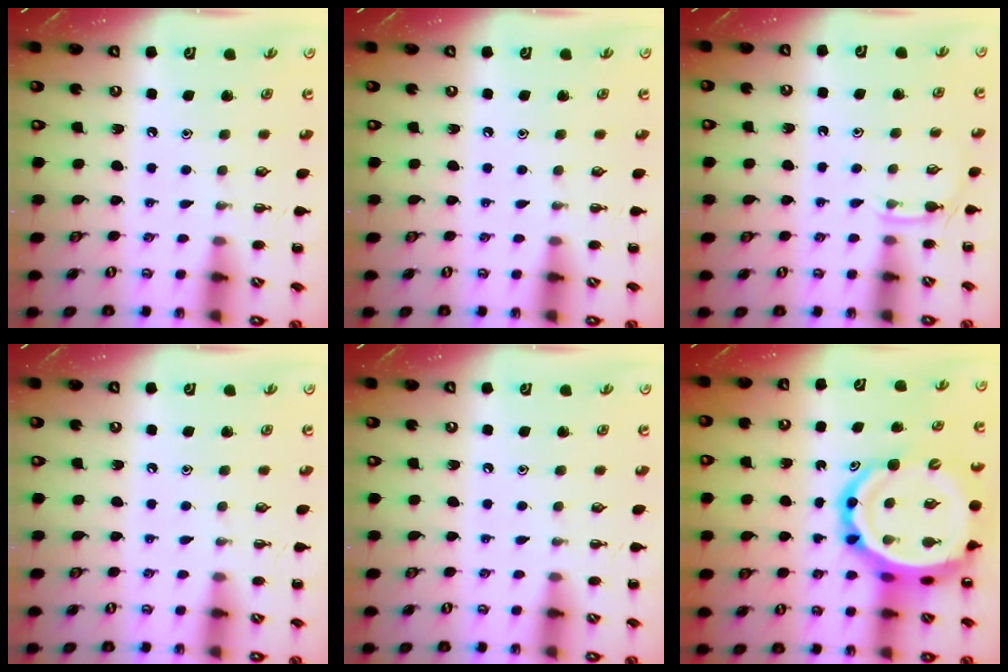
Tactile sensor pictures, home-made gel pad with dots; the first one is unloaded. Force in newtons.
{"total": 0.0}
{"total": 4.1, "press": 3.9, "slide": 1.2}
{"total": 0.0}
{"total": 0.0}
{"total": 17.5, "press": 16.9, "slide": 4.7}